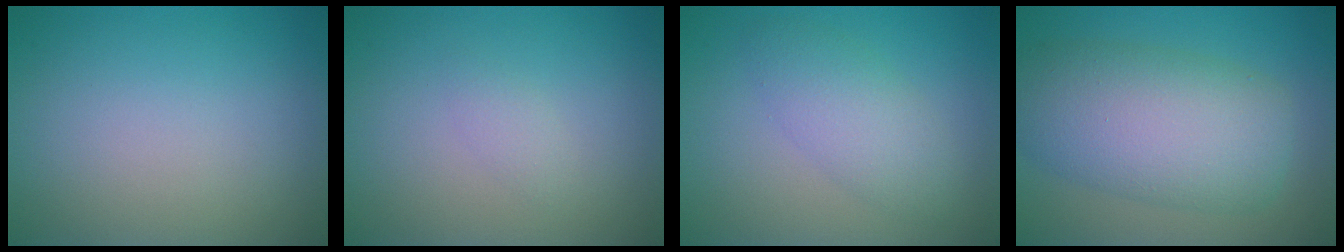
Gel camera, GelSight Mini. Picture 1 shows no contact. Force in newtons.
{"total": 1.0, "press": 1.0, "slide": 0.0}
{"total": 3.5, "press": 3.5, "slide": 0.1}
{"total": 9.1, "press": 9.1, "slide": 0.3}